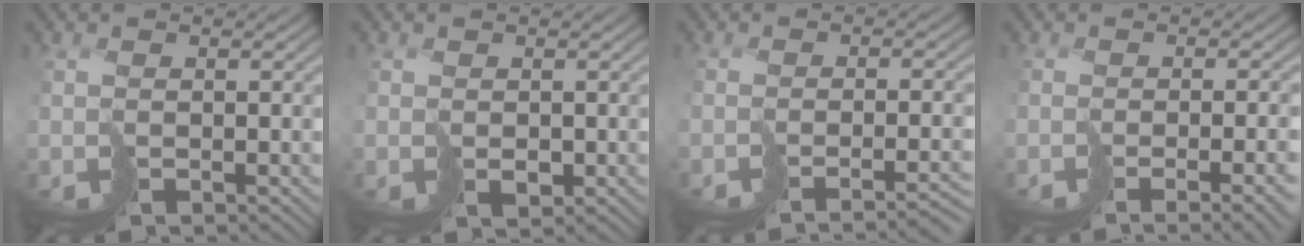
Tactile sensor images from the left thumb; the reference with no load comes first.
{"total": 1.2, "force": [0.8, 0.8, 0.4], "torque": [-0.004, 0.000, 0.018]}
{"total": 4.3, "force": [-3.6, 0.0, 2.4], "torque": [-0.016, -0.012, -0.044]}
{"total": 5.2, "force": [-2.8, 0.8, 4.4], "torque": [-0.035, -0.014, -0.024]}